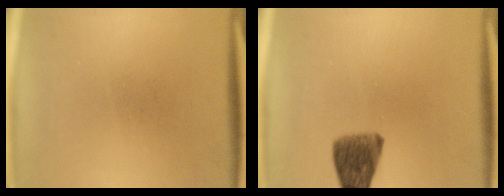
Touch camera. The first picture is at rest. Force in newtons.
{"total": 7.1}